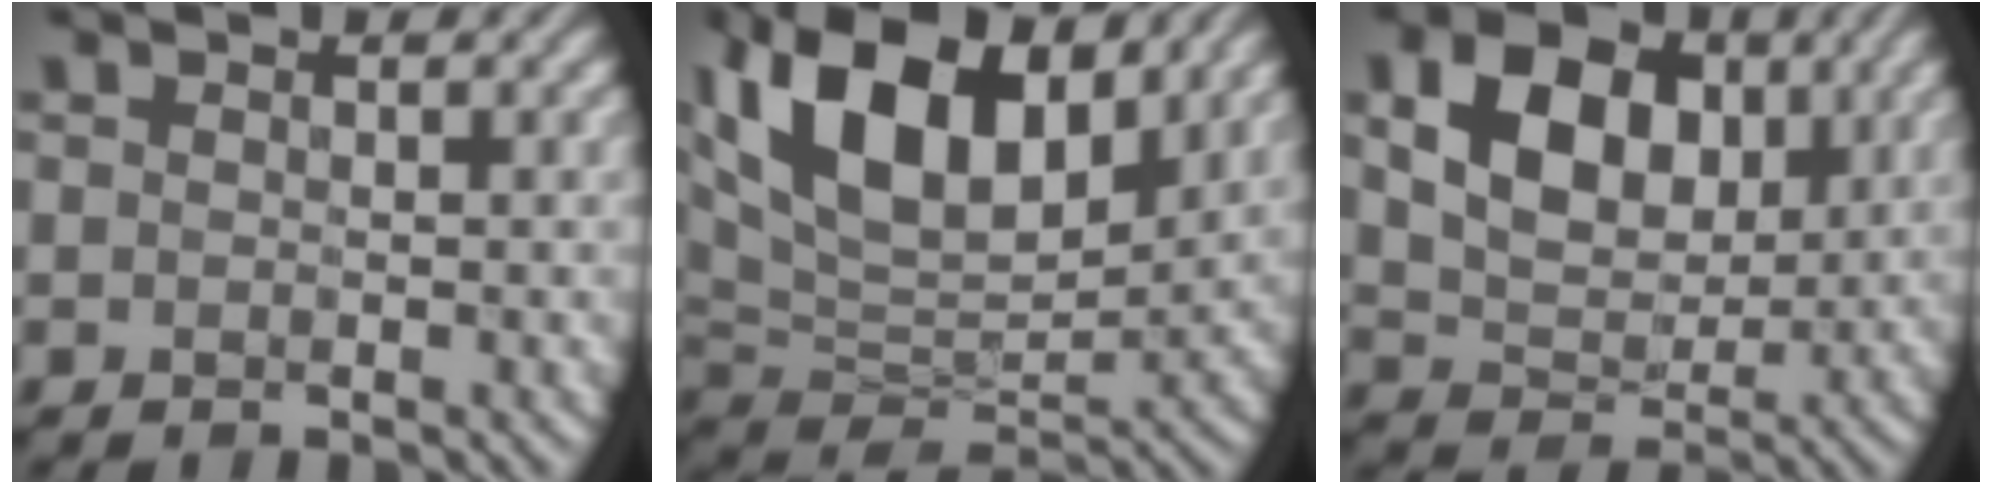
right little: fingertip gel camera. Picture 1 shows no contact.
{"total": 13.8, "force": [6.0, 7.7, 9.8], "torque": [-0.194, 0.021, 0.105]}
{"total": 7.7, "force": [1.9, 5.4, 5.1], "torque": [-0.106, -0.006, 0.032]}